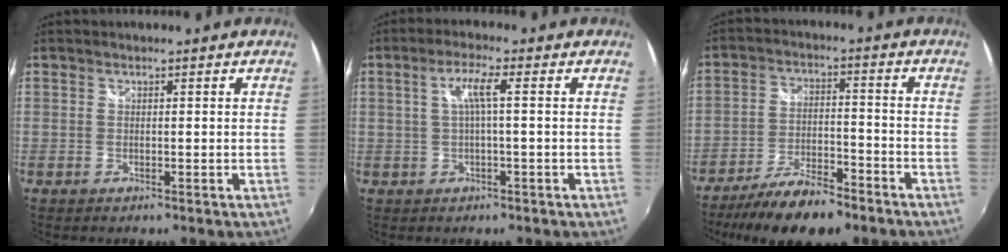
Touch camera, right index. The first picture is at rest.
{"total": 4.0, "force": [0.3, -0.1, 4.0], "torque": [-0.079, 0.004, 0.008]}
{"total": 14.1, "force": [-11.0, 3.9, 7.9], "torque": [-0.167, -0.017, -0.183]}